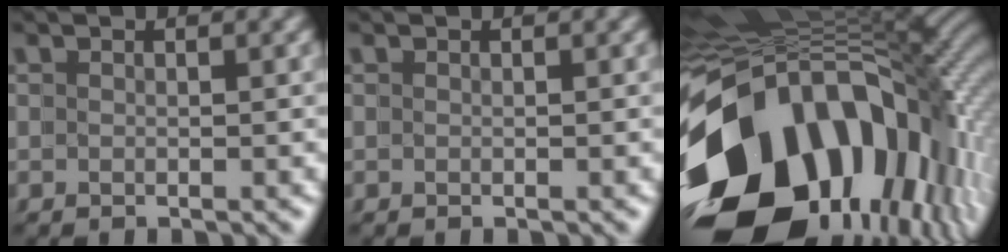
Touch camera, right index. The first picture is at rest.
{"total": 0.0}
{"total": 29.8, "force": [-4.6, 19.7, 21.9], "torque": [-0.363, -0.021, -0.070]}